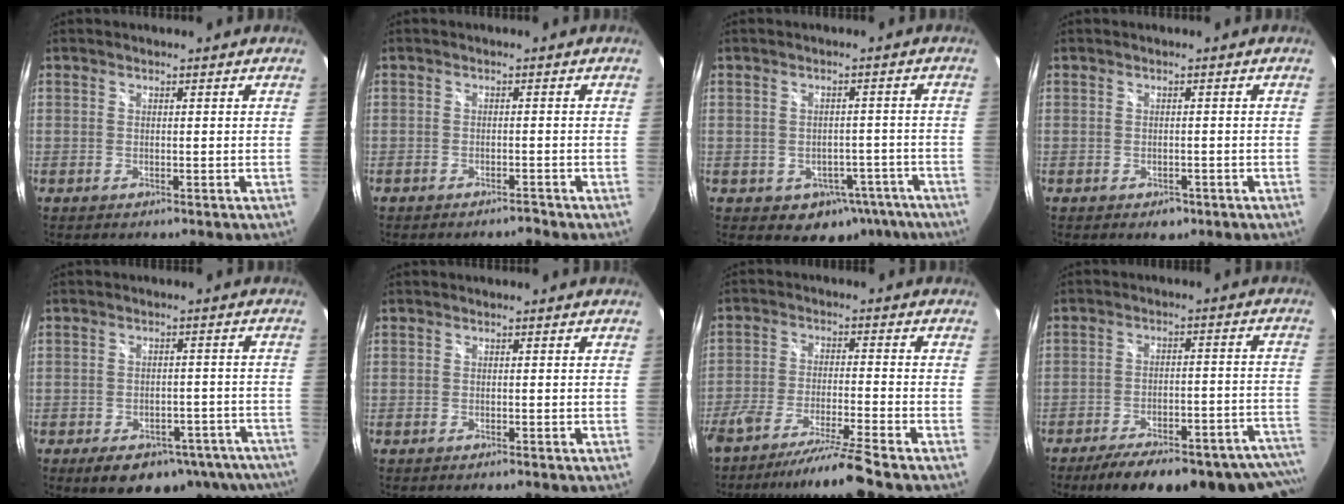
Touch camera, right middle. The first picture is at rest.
{"total": 1.7, "force": [-1.6, 0.3, 0.3], "torque": [-0.010, -0.003, -0.025]}
{"total": 8.2, "force": [-4.5, 6.2, 2.9], "torque": [-0.057, 0.023, -0.030]}
{"total": 2.2, "force": [-1.2, 1.6, 1.0], "torque": [-0.018, -0.006, -0.014]}
{"total": 16.9, "force": [-12.5, 8.4, 7.9], "torque": [-0.132, 0.004, -0.133]}
{"total": 0.5, "force": [-0.5, 0.0, 0.2], "torque": [-0.001, -0.002, -0.010]}
{"total": 10.1, "force": [-8.7, -1.8, 4.8], "torque": [-0.105, -0.018, -0.151]}
{"total": 25.3, "force": [-21.7, 6.3, 11.5], "torque": [-0.152, -0.001, -0.270]}